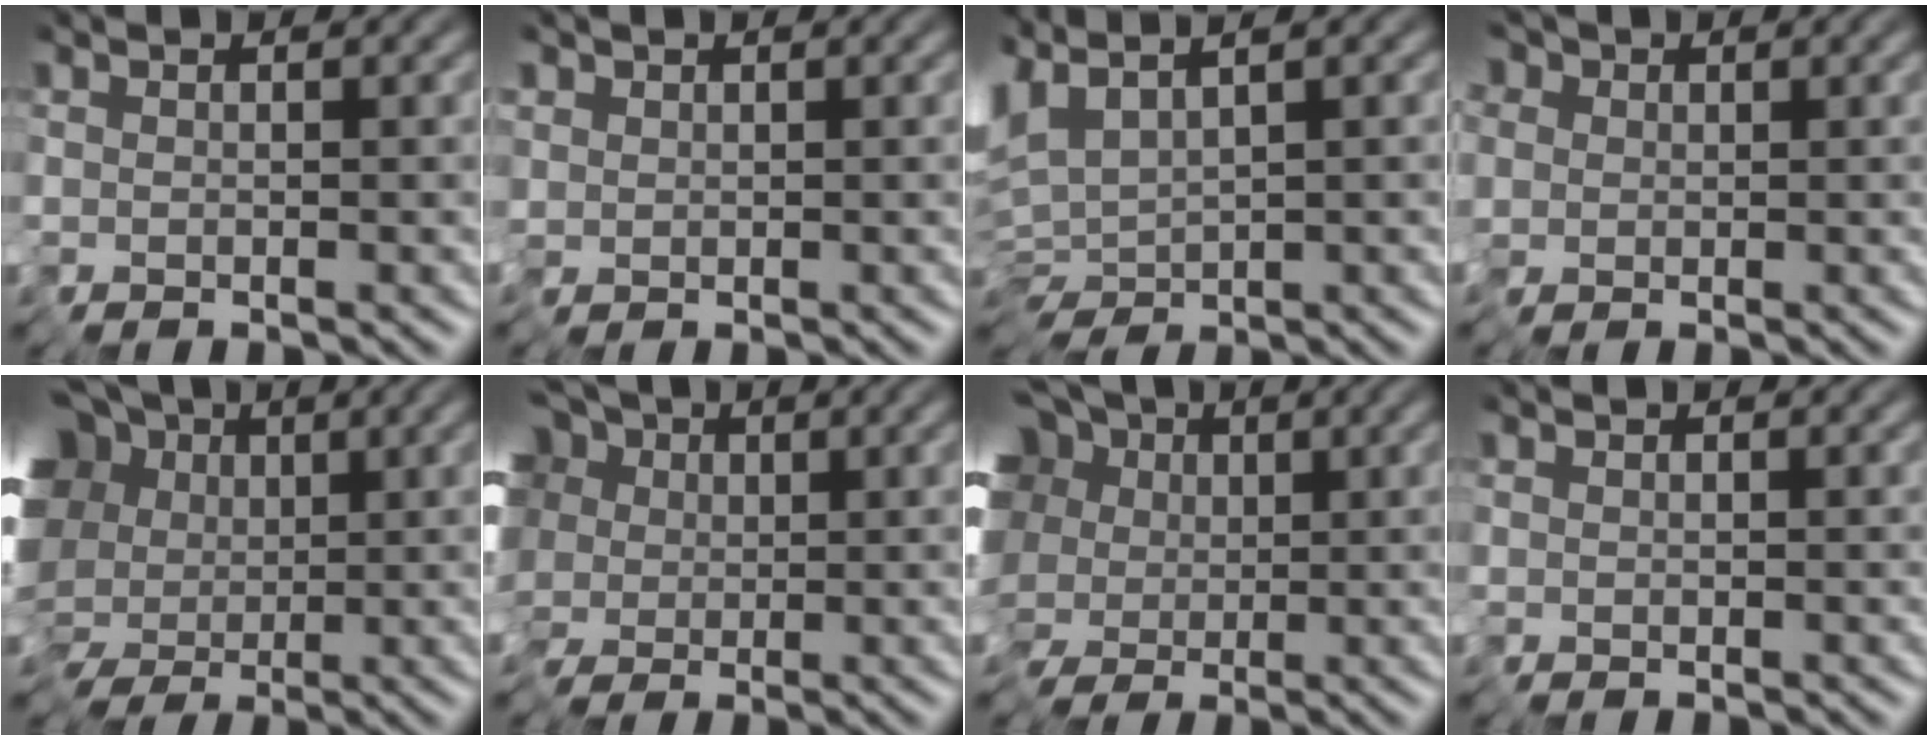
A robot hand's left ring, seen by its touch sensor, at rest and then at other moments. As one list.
[{"total": 1.3, "force": [0.5, 1.3, -0.1], "torque": [0.009, 0.011, 0.014]}, {"total": 5.3, "force": [2.0, 2.5, 4.3], "torque": [-0.105, 0.007, 0.048]}, {"total": 7.5, "force": [2.7, 6.2, 3.2], "torque": [-0.066, 0.039, 0.010]}, {"total": 14.8, "force": [2.3, 11.9, 8.6], "torque": [-0.200, 0.026, 0.017]}, {"total": 14.5, "force": [6.1, 10.0, 8.5], "torque": [-0.183, 0.043, 0.065]}, {"total": 12.5, "force": [3.3, 9.6, 7.3], "torque": [-0.168, 0.033, 0.021]}, {"total": 0.0}]